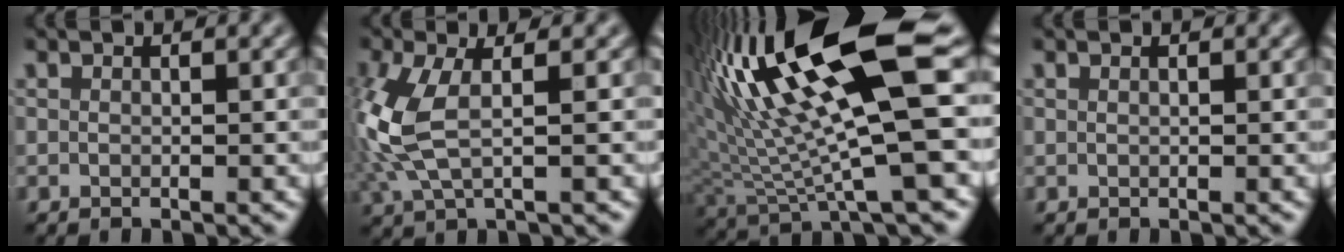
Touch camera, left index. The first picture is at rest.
{"total": 6.1, "force": [0.1, 2.6, 5.5], "torque": [-0.158, 0.001, 0.002]}
{"total": 15.1, "force": [5.0, 3.1, 13.9], "torque": [-0.252, 0.013, 0.094]}
{"total": 0.0}